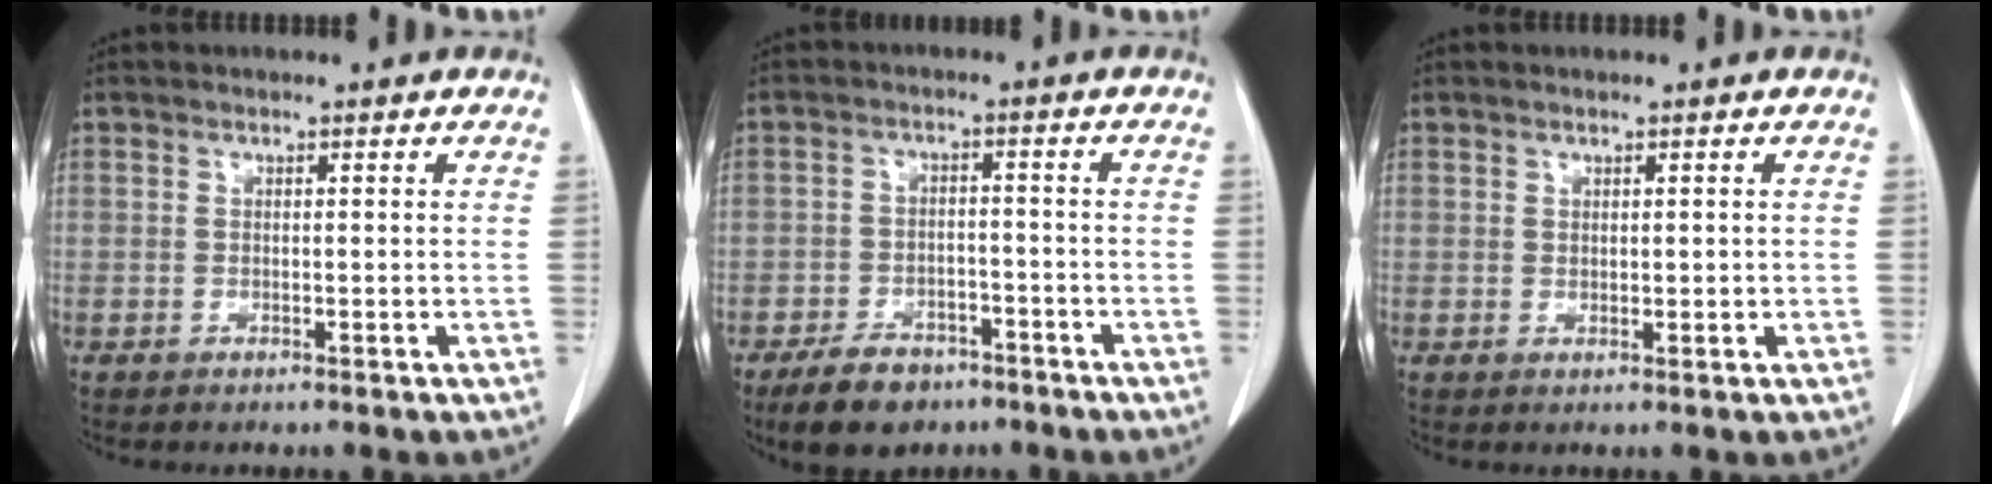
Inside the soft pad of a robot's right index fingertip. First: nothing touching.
{"total": 7.1, "force": [-5.3, 3.6, 3.1], "torque": [-0.060, -0.001, -0.087]}
{"total": 0.6, "force": [0.2, 0.4, 0.3], "torque": [-0.003, -0.001, 0.001]}